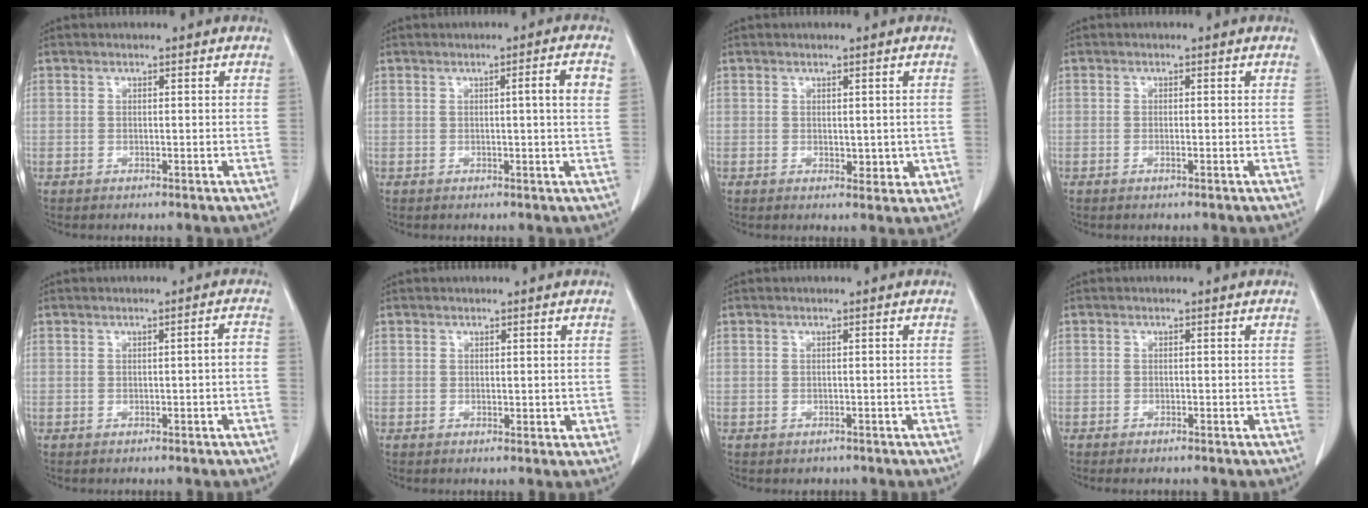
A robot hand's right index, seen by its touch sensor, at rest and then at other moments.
{"total": 3.7, "force": [0.8, -0.4, 3.6], "torque": [-0.049, 0.002, 0.010]}
{"total": 2.7, "force": [0.1, 1.7, 2.0], "torque": [-0.018, -0.006, 0.008]}
{"total": 0.6, "force": [-0.2, 0.0, 0.5], "torque": [-0.011, -0.001, -0.003]}
{"total": 1.5, "force": [-0.4, 0.1, 1.5], "torque": [-0.021, 0.003, -0.005]}
{"total": 1.4, "force": [0.1, 0.9, 1.1], "torque": [-0.011, -0.003, 0.005]}
{"total": 1.0, "force": [-0.6, 0.8, 0.1], "torque": [-0.003, 0.003, -0.006]}
{"total": 0.8, "force": [-0.7, 0.2, 0.4], "torque": [-0.009, -0.001, -0.009]}